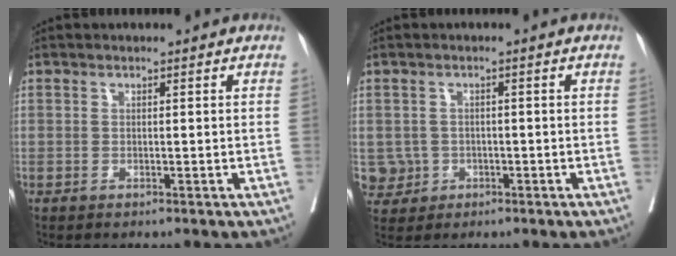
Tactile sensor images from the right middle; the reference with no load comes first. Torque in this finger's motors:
{"motor_torque": [-0.12, 0.00, 0.00, 0.00]}